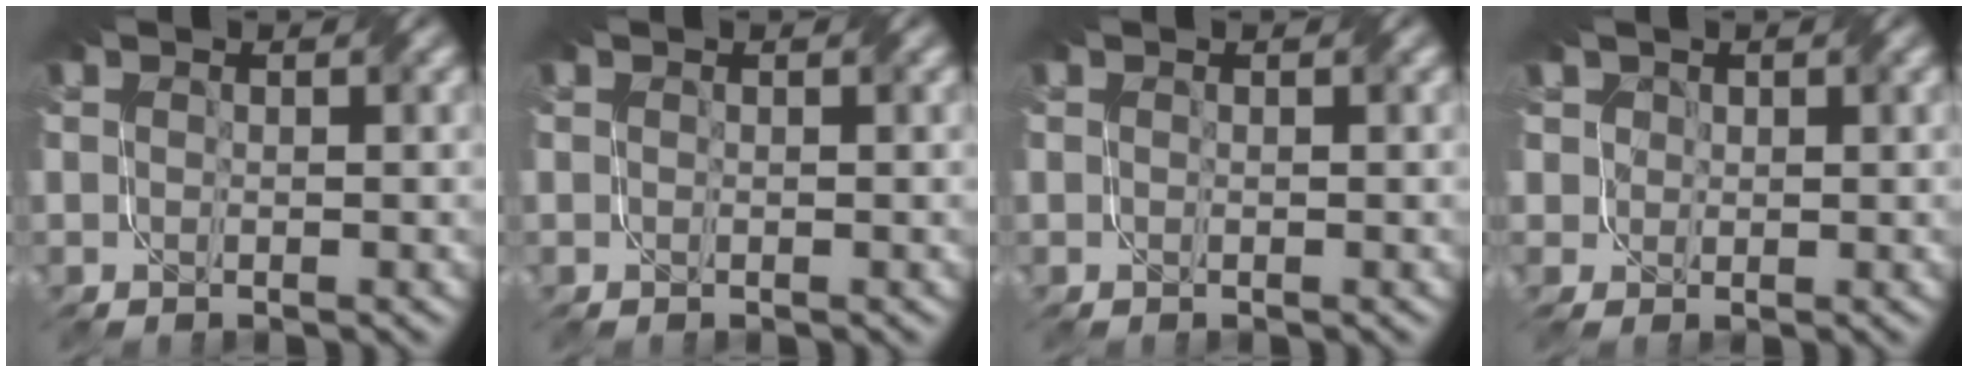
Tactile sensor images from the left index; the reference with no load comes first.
{"total": 0.0}
{"total": 0.0}
{"total": 2.3, "force": [1.1, 2.0, 0.7], "torque": [-0.040, -0.006, 0.035]}